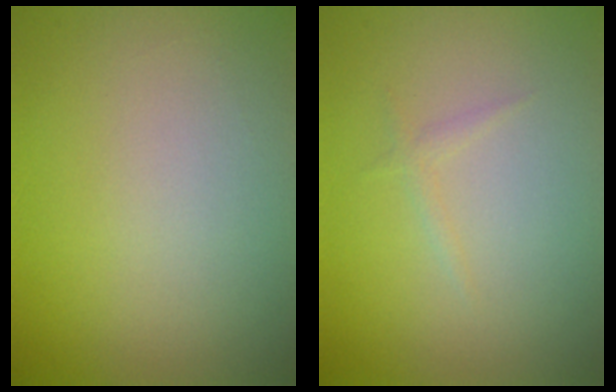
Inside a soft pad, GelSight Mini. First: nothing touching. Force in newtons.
{"total": 0.7, "press": 0.7, "slide": 0.1}